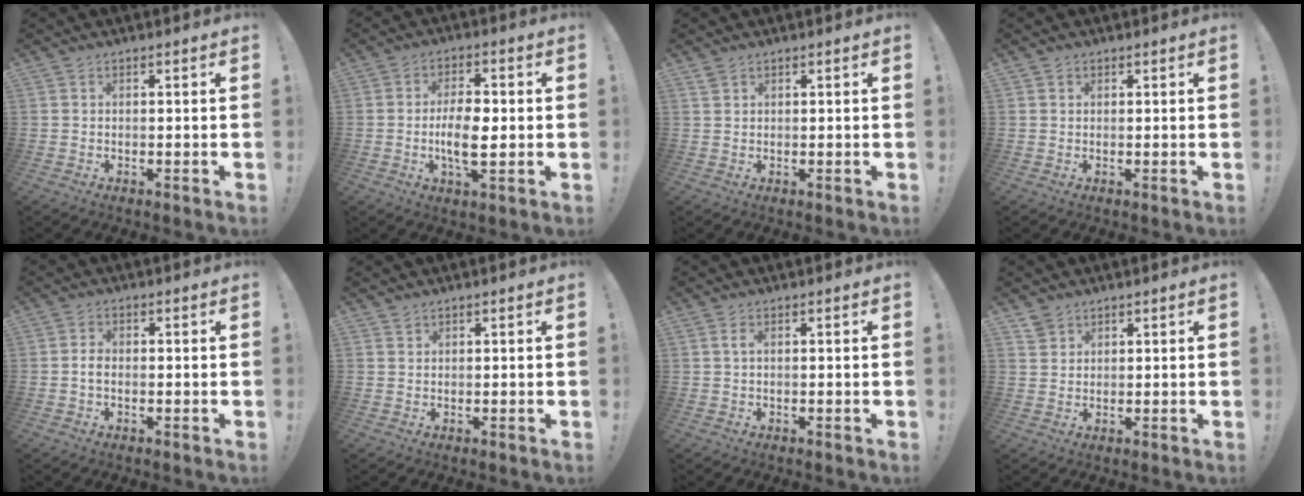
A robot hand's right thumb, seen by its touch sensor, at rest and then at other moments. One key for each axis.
{"total": 9.5, "fx": -1.2, "fy": 4.0, "fz": 8.5, "tx": -0.154, "ty": -0.005, "tz": -0.028}
{"total": 1.5, "fx": 1.1, "fy": 0.7, "fz": 0.7, "tx": -0.018, "ty": 0.002, "tz": 0.022}
{"total": 0.8, "fx": 0.5, "fy": 0.6, "fz": 0.0, "tx": 0.000, "ty": 0.001, "tz": 0.010}
{"total": 2.0, "fx": -0.7, "fy": 1.1, "fz": 1.6, "tx": -0.026, "ty": 0.005, "tz": -0.012}
{"total": 1.0, "fx": 0.9, "fy": 0.4, "fz": 0.2, "tx": 0.003, "ty": -0.004, "tz": 0.017}
{"total": 1.5, "fx": 0.3, "fy": 0.2, "fz": 1.5, "tx": -0.033, "ty": 0.003, "tz": 0.005}
{"total": 3.1, "fx": 2.4, "fy": 1.9, "fz": 0.4, "tx": -0.001, "ty": -0.012, "tz": 0.046}